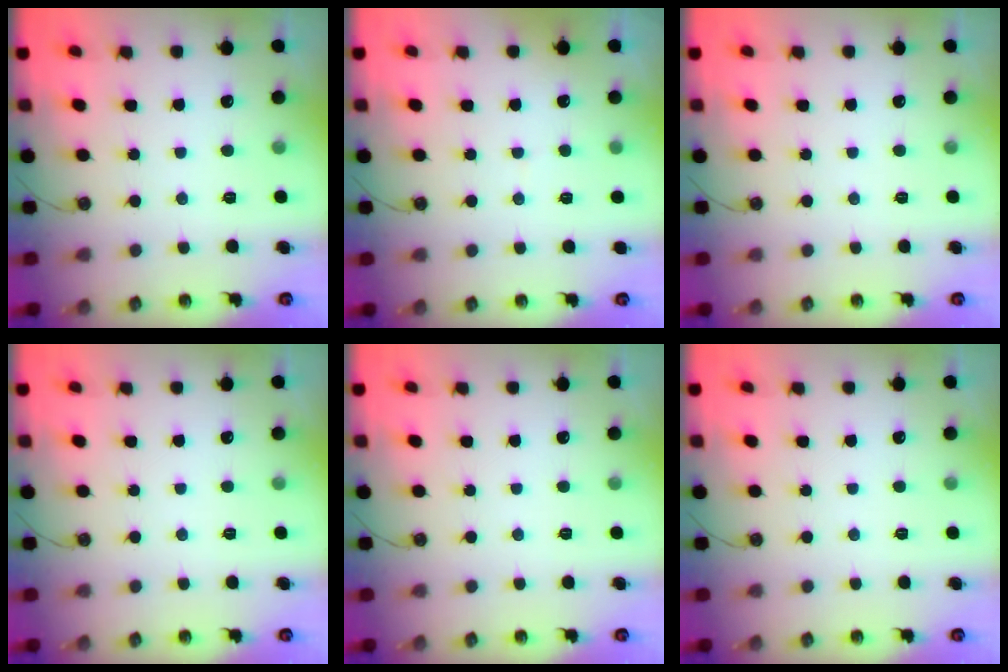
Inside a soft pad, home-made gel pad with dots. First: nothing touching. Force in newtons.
{"total": 2.2, "press": 2.1, "slide": 0.8}
{"total": 0.0}
{"total": 0.0}
{"total": 0.0}
{"total": 0.0}